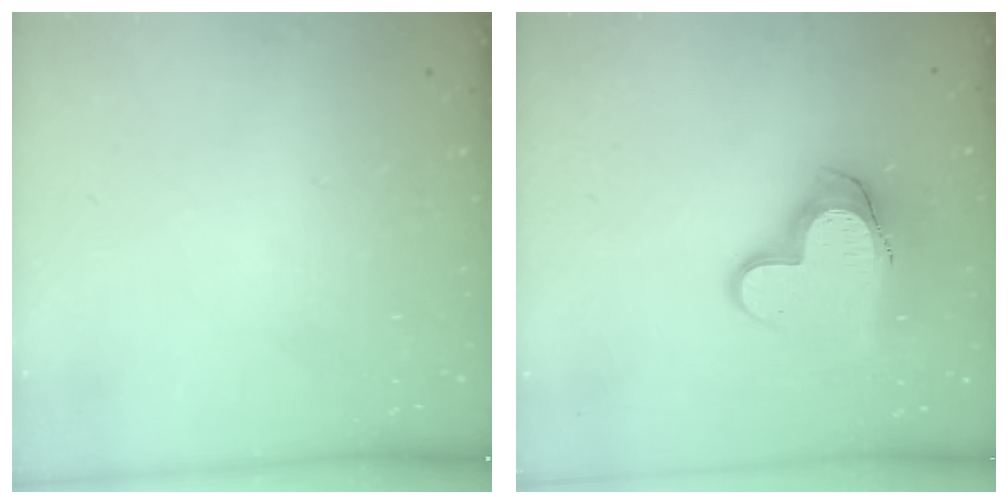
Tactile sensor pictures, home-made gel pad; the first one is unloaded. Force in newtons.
{"total": 14.5, "press": 14.5, "slide": 1.2}